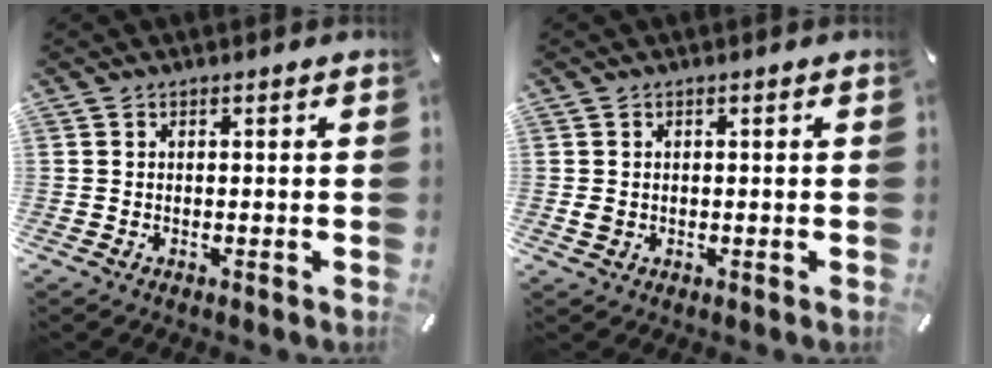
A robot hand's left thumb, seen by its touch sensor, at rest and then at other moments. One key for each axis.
{"total": 1.5, "fx": -0.1, "fy": 1.3, "fz": 0.9, "tx": -0.017, "ty": 0.004, "tz": -0.003}